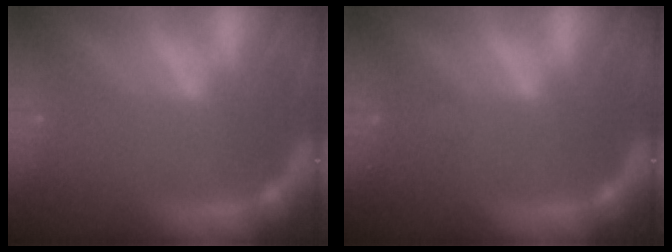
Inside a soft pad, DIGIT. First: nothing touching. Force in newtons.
{"total": 0.9}